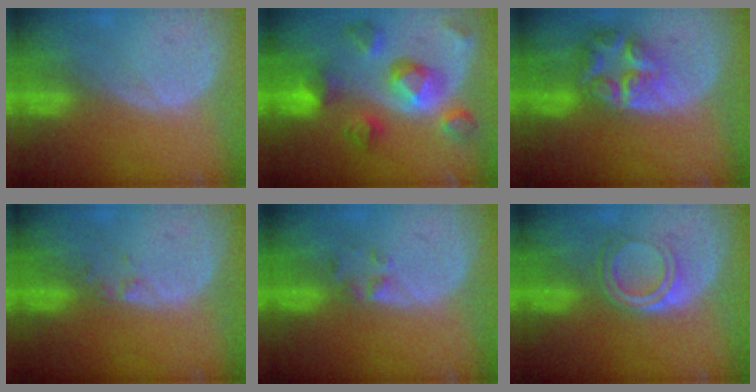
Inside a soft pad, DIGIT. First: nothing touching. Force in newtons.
{"total": 10.0, "press": 8.9, "slide": 4.6}
{"total": 7.8, "press": 6.8, "slide": 3.8}
{"total": 0.9, "press": 0.9, "slide": 0.1}
{"total": 1.9, "press": 1.7, "slide": 0.8}
{"total": 4.2, "press": 4.1, "slide": 1.0}